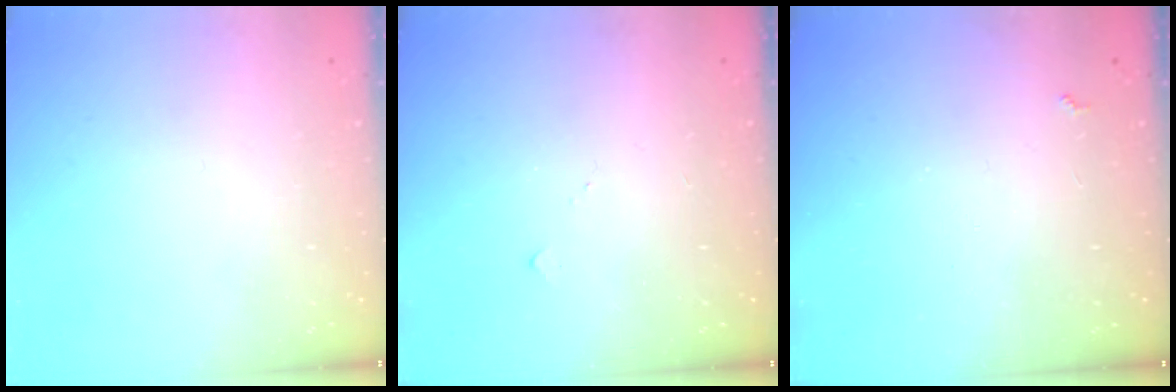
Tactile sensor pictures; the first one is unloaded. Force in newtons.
{"total": 5.1, "press": 5.0, "slide": 0.6}
{"total": 2.3, "press": 2.2, "slide": 0.4}